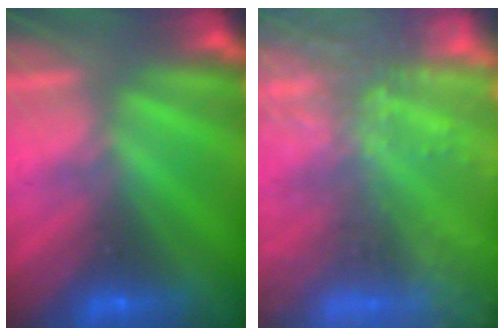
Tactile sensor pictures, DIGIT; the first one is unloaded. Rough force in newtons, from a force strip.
{"total": 6.8}